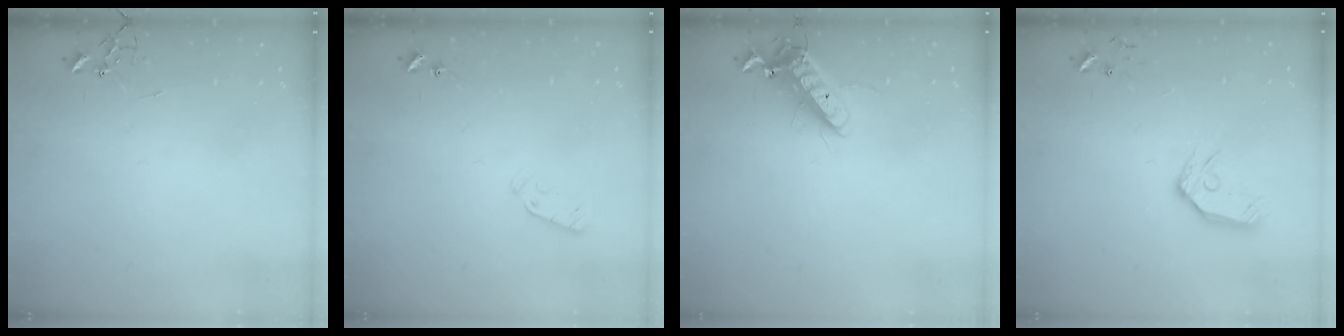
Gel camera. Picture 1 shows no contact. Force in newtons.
{"total": 3.8, "press": 3.7, "slide": 0.7}
{"total": 12.9, "press": 12.7, "slide": 2.1}
{"total": 11.3, "press": 11.2, "slide": 1.4}